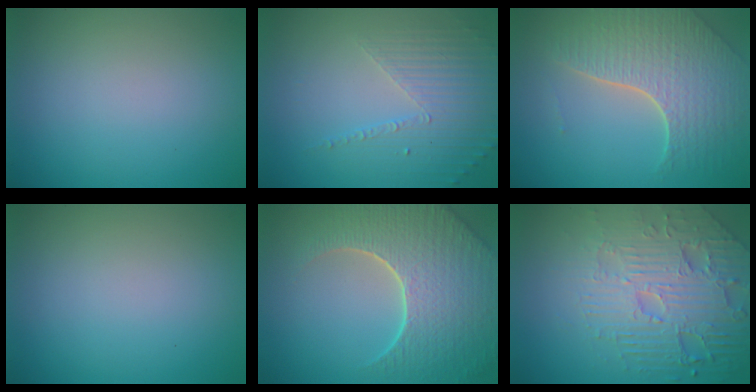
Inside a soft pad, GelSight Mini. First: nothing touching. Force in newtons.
{"total": 4.3, "press": 3.1, "slide": 3.0}
{"total": 6.9, "press": 4.9, "slide": 4.9}
{"total": 0.0}
{"total": 8.7, "press": 6.0, "slide": 6.3}
{"total": 7.7, "press": 5.7, "slide": 5.2}